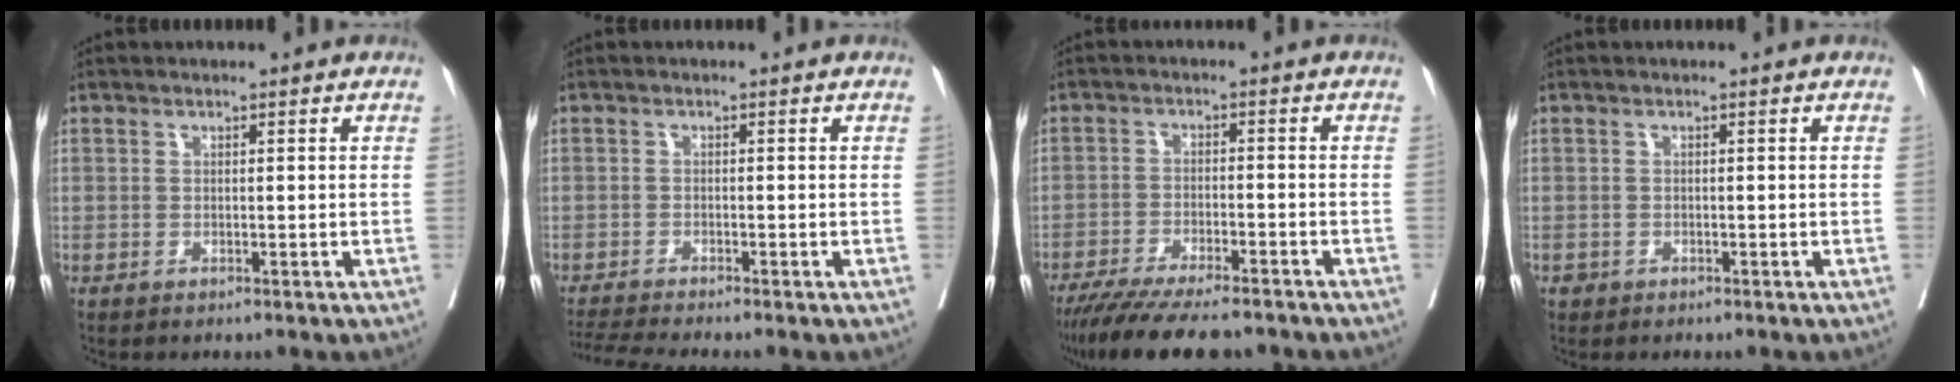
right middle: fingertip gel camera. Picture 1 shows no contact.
{"total": 4.7, "force": [-4.2, -1.2, 1.6], "torque": [-0.027, -0.016, -0.075]}
{"total": 13.1, "force": [-11.2, 2.0, 6.5], "torque": [-0.104, -0.024, -0.173]}
{"total": 0.7, "force": [-0.4, 0.5, 0.1], "torque": [-0.006, 0.002, -0.007]}